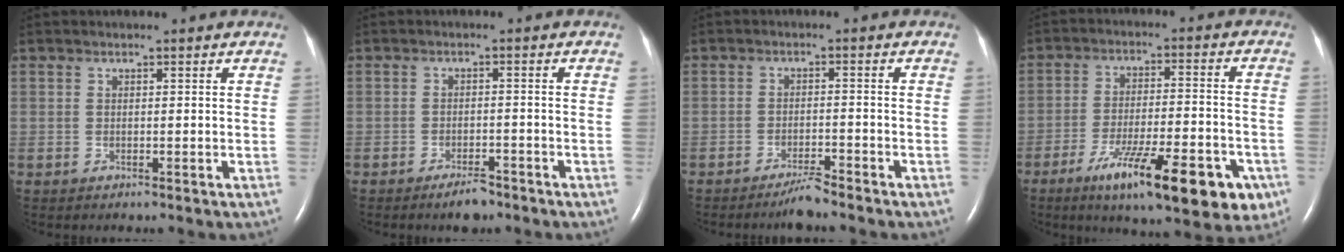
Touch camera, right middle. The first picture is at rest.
{"total": 3.1, "force": [-2.5, 0.9, 1.6], "torque": [-0.032, -0.001, -0.037]}
{"total": 3.0, "force": [-2.8, -0.2, 1.1], "torque": [-0.023, -0.008, -0.050]}
{"total": 17.7, "force": [-9.8, 3.8, 14.2], "torque": [-0.176, -0.015, -0.143]}